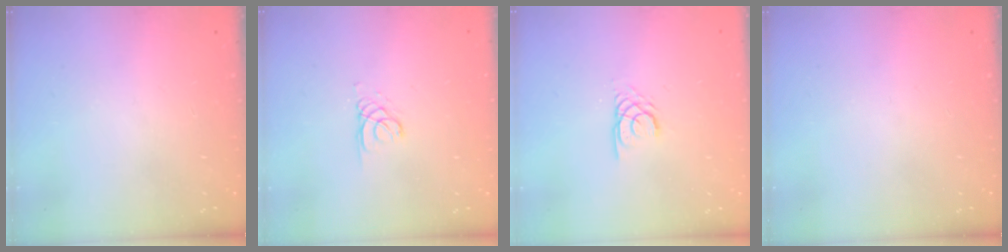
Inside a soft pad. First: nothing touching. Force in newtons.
{"total": 1.3, "press": 1.3, "slide": 0.1}
{"total": 2.2, "press": 2.2, "slide": 0.1}
{"total": 0.0}